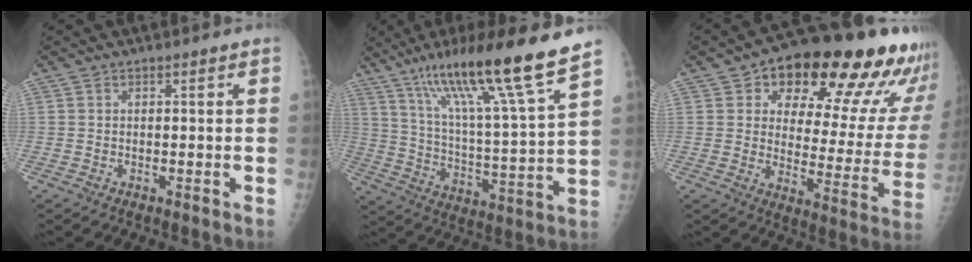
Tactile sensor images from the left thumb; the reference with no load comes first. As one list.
[{"total": 20.6, "force": [14.5, 0.6, 14.6], "torque": [-0.225, -0.060, 0.247]}, {"total": 24.8, "force": [14.1, 10.4, 17.5], "torque": [-0.193, -0.042, 0.191]}]